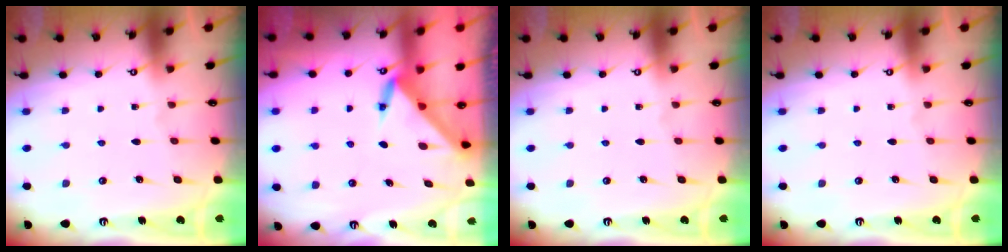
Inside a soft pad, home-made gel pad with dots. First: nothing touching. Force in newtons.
{"total": 3.2, "press": 3.2, "slide": 0.1}
{"total": 0.0}
{"total": 0.0}